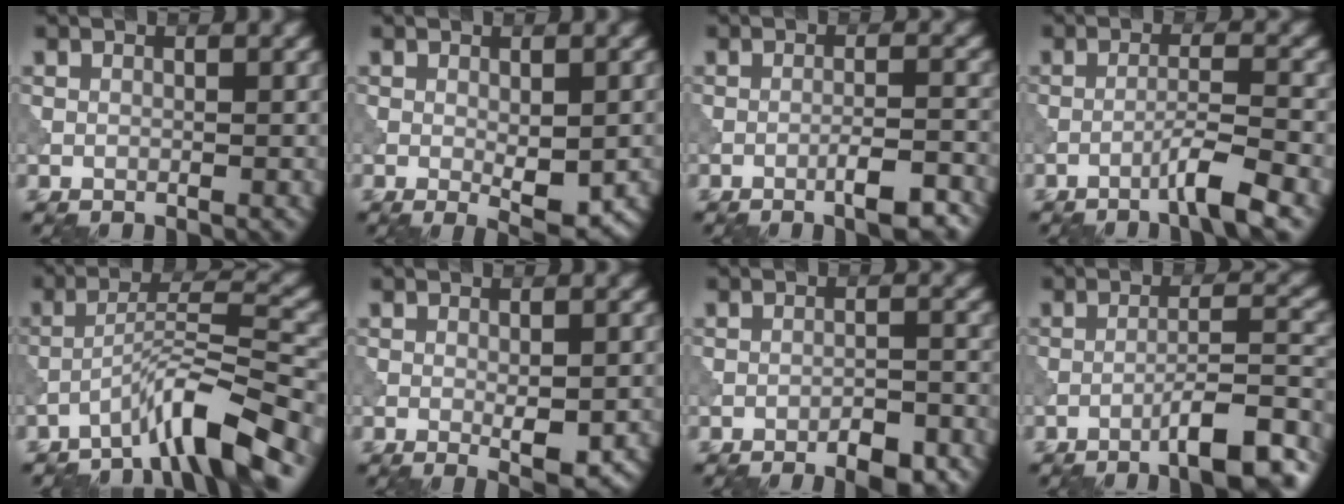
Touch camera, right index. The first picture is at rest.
{"total": 3.4, "force": [-0.5, 1.2, 3.1], "torque": [-0.046, -0.011, -0.001]}
{"total": 4.2, "force": [-2.4, 0.8, 3.3], "torque": [-0.052, 0.007, -0.038]}
{"total": 3.7, "force": [-2.2, 0.0, 2.9], "torque": [-0.043, 0.013, -0.052]}
{"total": 6.9, "force": [-4.9, 0.6, 4.7], "torque": [-0.076, 0.017, -0.092]}
{"total": 3.0, "force": [-0.6, 1.0, 2.8], "torque": [-0.042, -0.008, -0.004]}
{"total": 3.7, "force": [-2.7, 1.0, 2.4], "torque": [-0.039, 0.007, -0.038]}
{"total": 7.7, "force": [-5.2, 1.2, 5.6], "torque": [-0.071, 0.018, -0.081]}